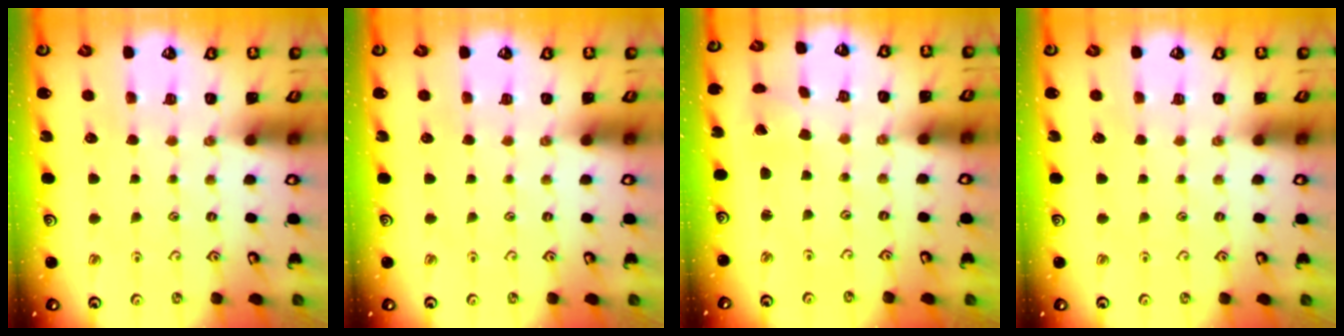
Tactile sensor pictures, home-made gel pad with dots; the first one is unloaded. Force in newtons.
{"total": 0.0}
{"total": 0.6, "press": 0.3, "slide": 0.5}
{"total": 0.0}